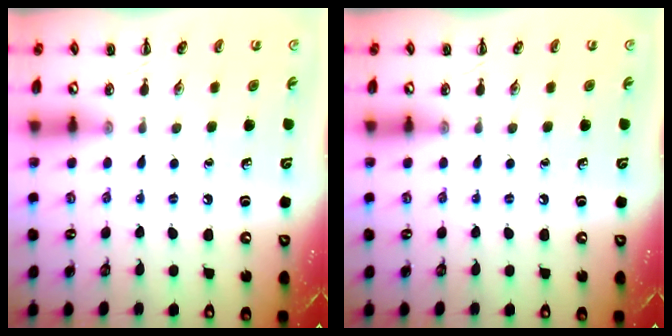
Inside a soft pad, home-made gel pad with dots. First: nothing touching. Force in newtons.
{"total": 0.0}